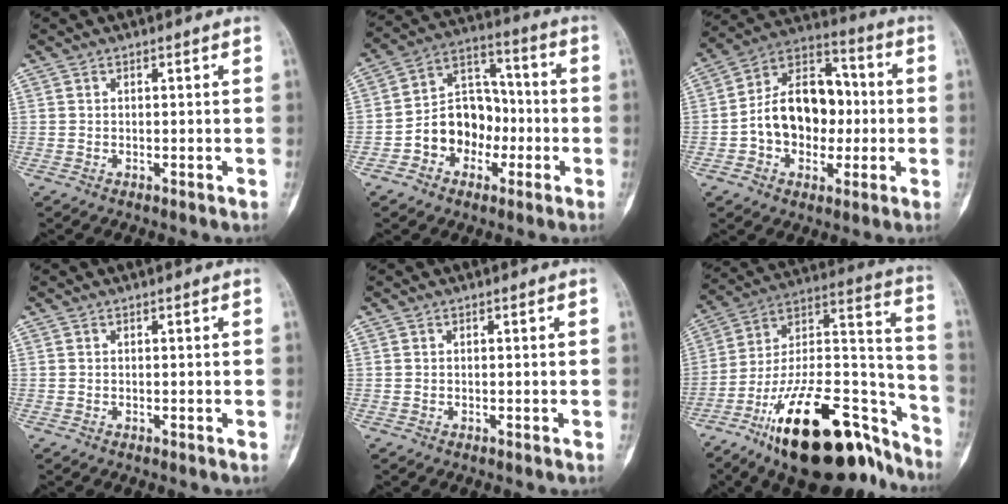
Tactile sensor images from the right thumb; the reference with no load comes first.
{"total": 12.8, "force": [-3.7, 10.1, 6.9], "torque": [-0.064, 0.056, -0.070]}
{"total": 17.0, "force": [-1.4, 12.2, 11.7], "torque": [-0.143, 0.042, -0.027]}
{"total": 0.0}
{"total": 0.0}
{"total": 31.6, "force": [-20.5, 12.3, 20.7], "torque": [-0.256, 0.103, -0.336]}